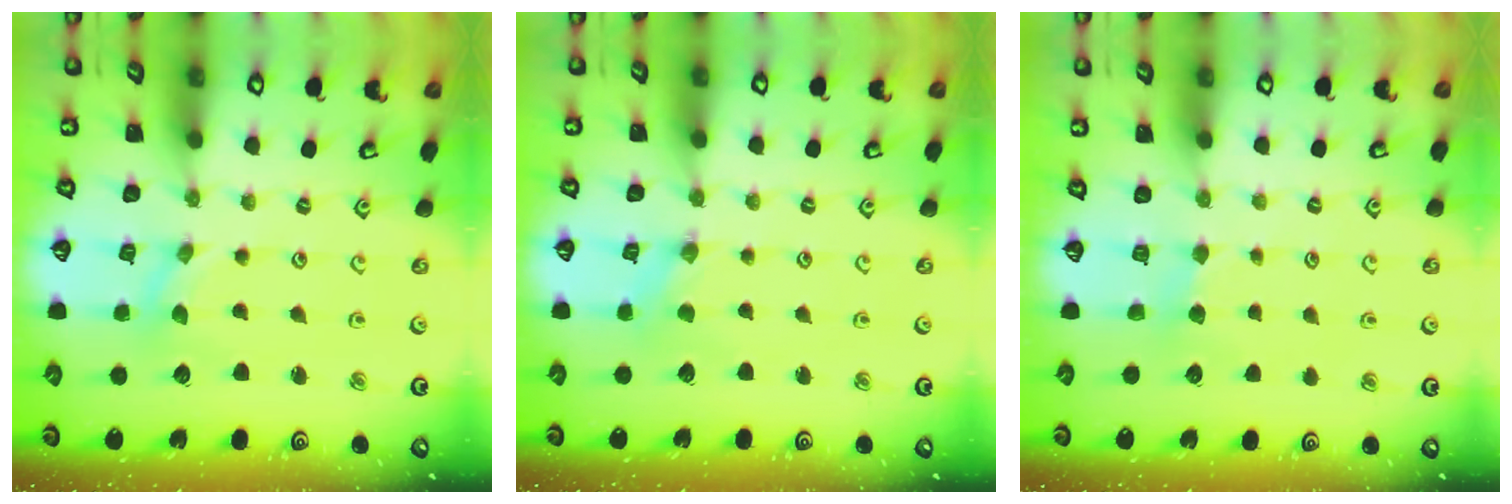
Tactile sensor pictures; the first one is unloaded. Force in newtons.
{"total": 0.0}
{"total": 2.9, "press": 2.9, "slide": 0.3}